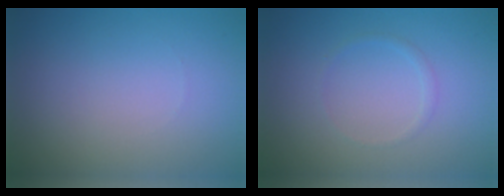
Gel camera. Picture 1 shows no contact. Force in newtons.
{"total": 0.7, "press": 0.7, "slide": 0.0}